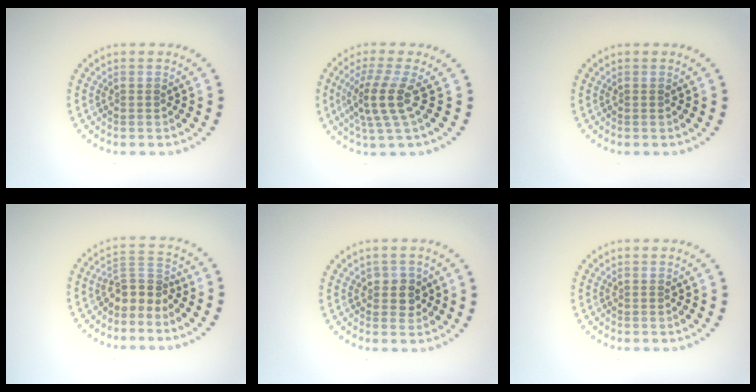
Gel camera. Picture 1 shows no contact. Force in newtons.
{"total": 3.7, "press": 2.8, "slide": 2.5}
{"total": 0.0}
{"total": 2.8, "press": 2.1, "slide": 1.8}
{"total": 1.9, "press": 1.8, "slide": 0.6}
{"total": 0.0}